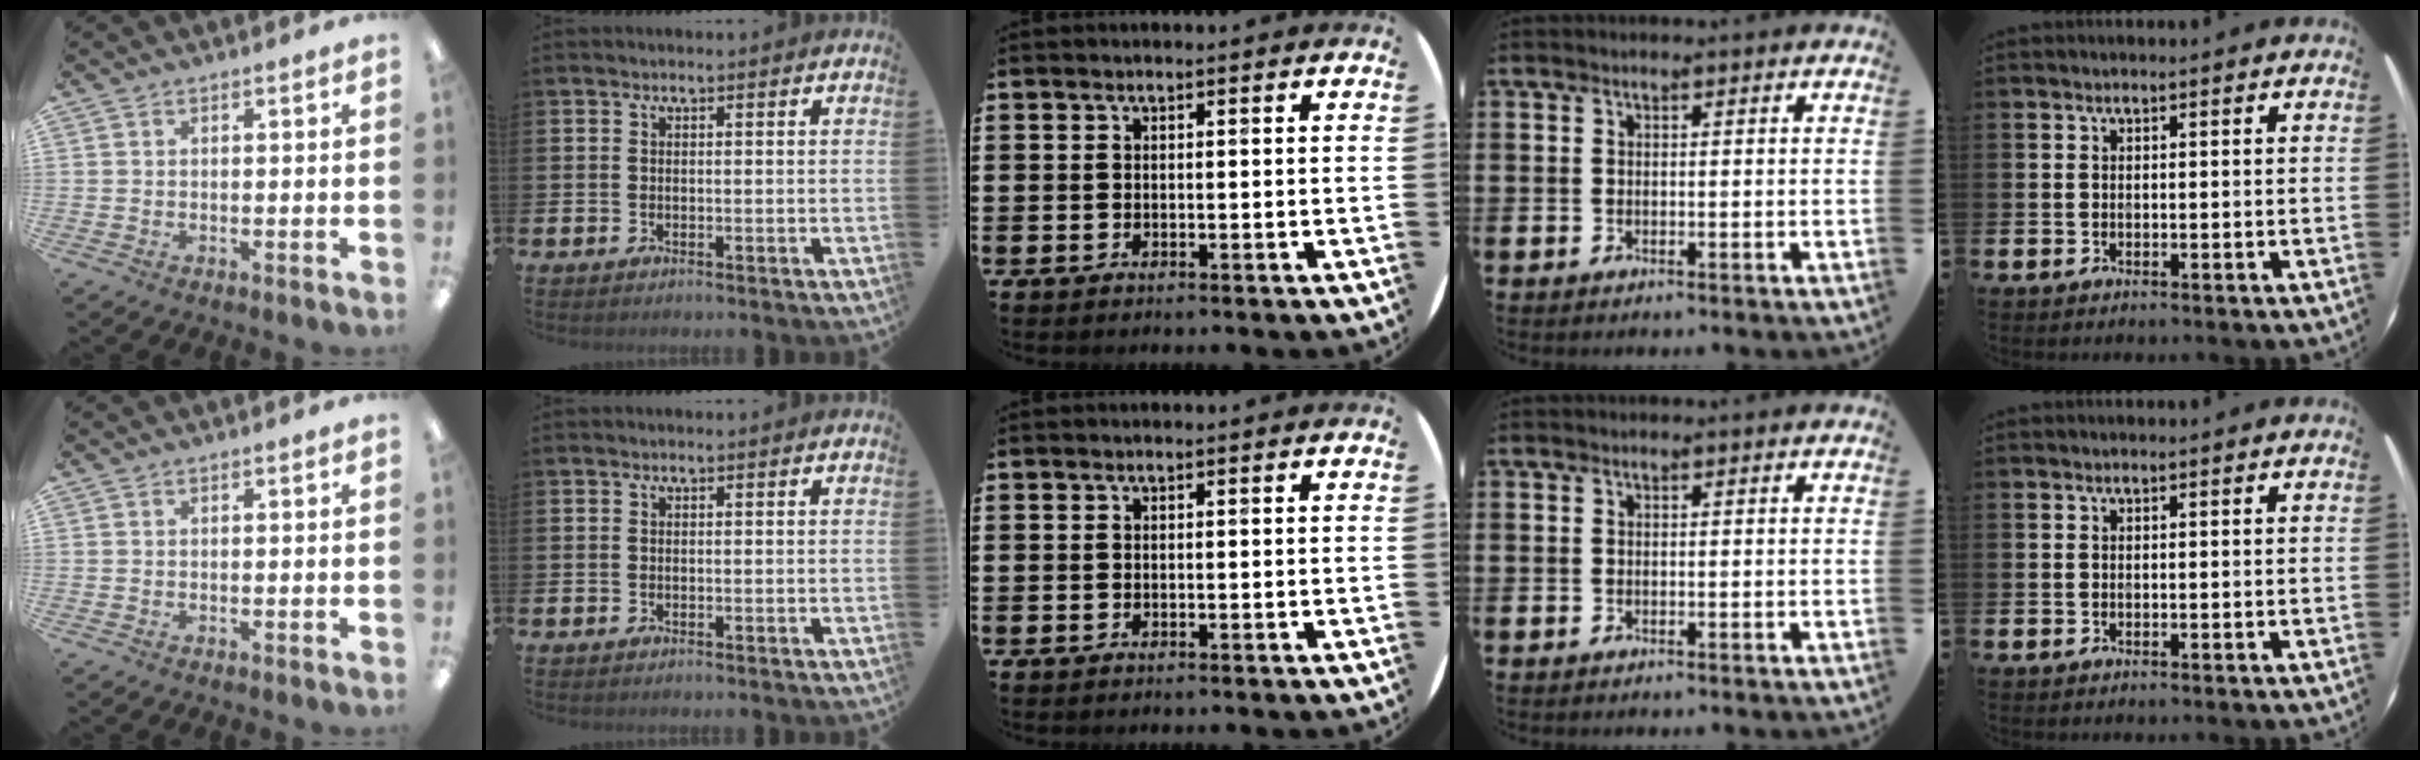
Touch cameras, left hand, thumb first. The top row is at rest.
{}